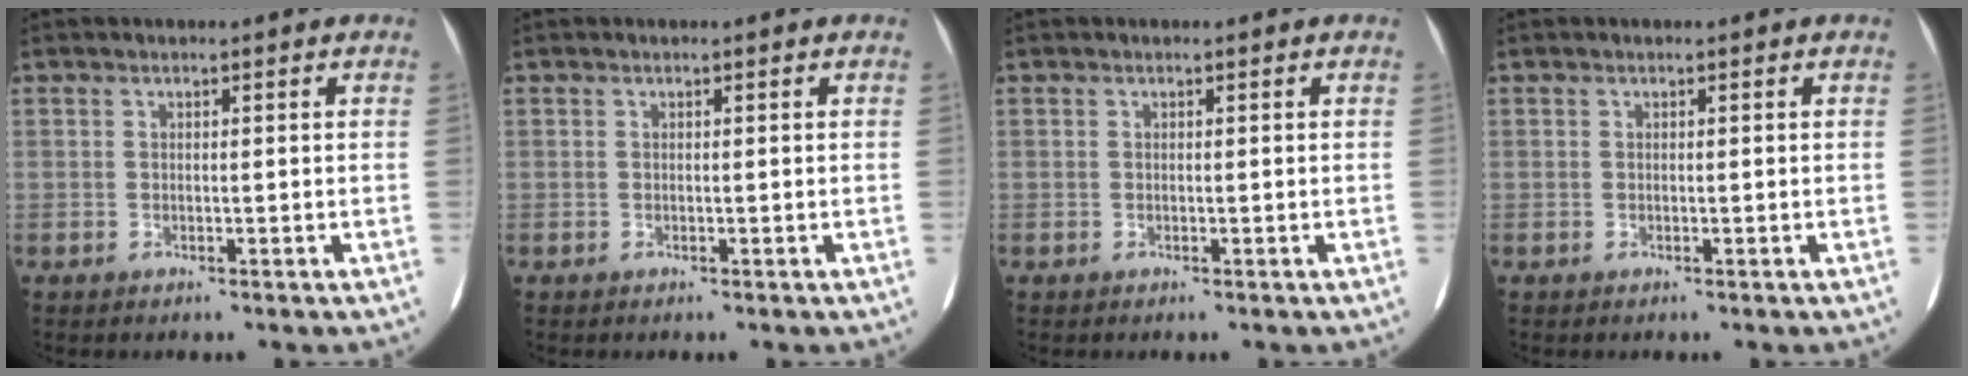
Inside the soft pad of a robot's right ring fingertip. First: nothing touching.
{"total": 0.0}
{"total": 0.0}
{"total": 0.0}